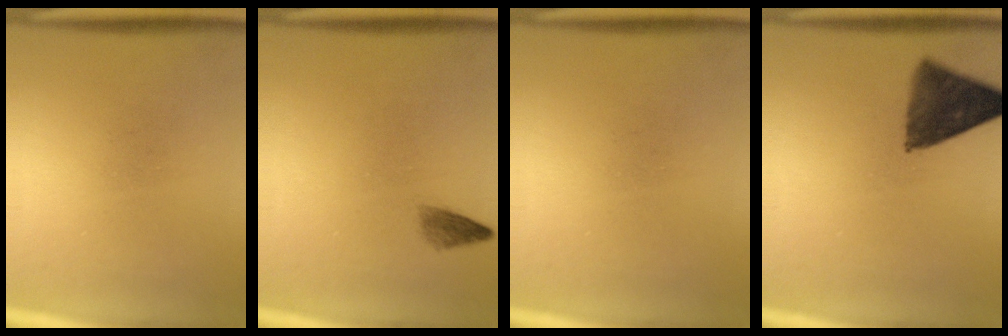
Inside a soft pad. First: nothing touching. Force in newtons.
{"total": 1.6}
{"total": 0.0}
{"total": 9.8}